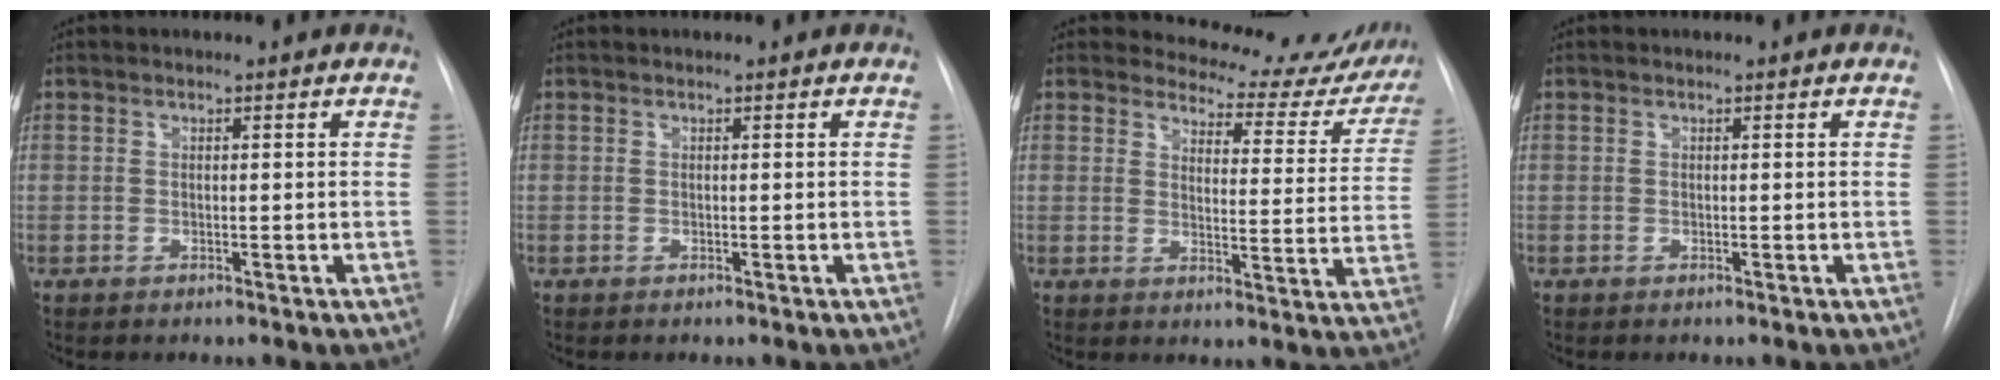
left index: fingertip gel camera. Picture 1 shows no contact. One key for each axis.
{"total": 0.0}
{"total": 14.3, "fx": 13.8, "fy": 3.6, "fz": 1.0, "tx": 0.018, "ty": -0.073, "tz": 0.135}
{"total": 0.0}